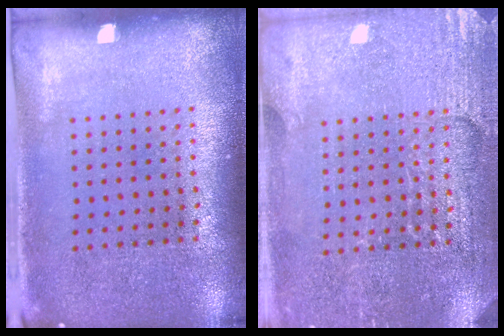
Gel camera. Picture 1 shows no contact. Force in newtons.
{"total": 2.9, "press": 2.9, "slide": 0.3}